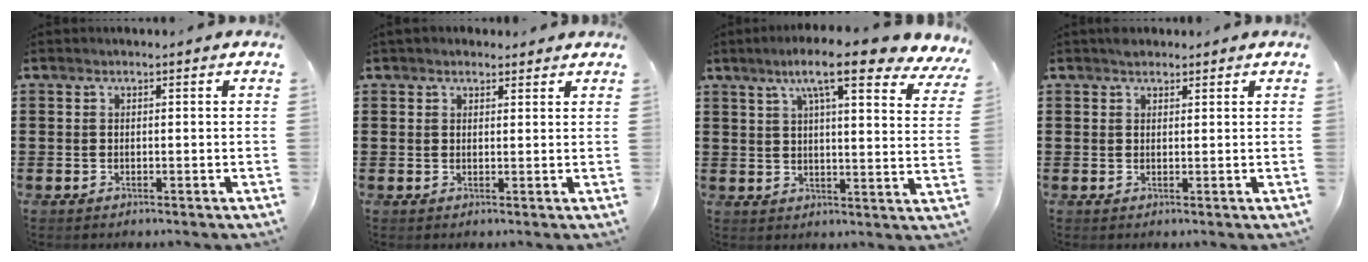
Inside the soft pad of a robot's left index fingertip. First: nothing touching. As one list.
[{"total": 1.8, "force": [1.6, 0.8, 0.4], "torque": [-0.010, 0.006, 0.030]}, {"total": 10.1, "force": [7.5, 1.1, 6.7], "torque": [-0.120, -0.025, 0.123]}, {"total": 1.3, "force": [1.2, 0.6, 0.2], "torque": [-0.008, 0.002, 0.023]}]